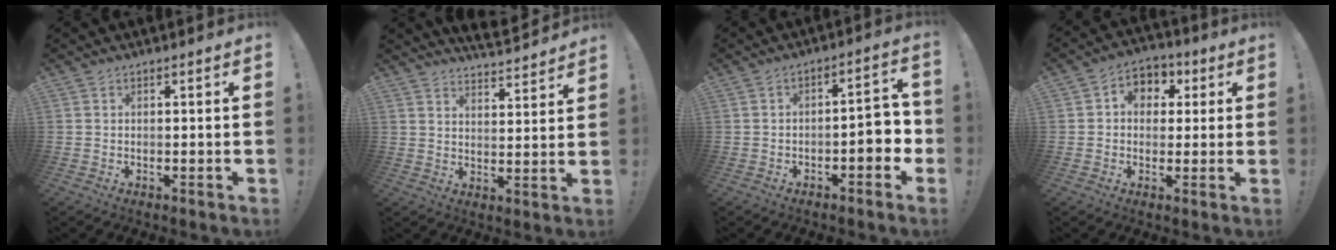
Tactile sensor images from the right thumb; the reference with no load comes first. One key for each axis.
{"total": 5.9, "fx": 5.6, "fy": 1.0, "fz": 1.5, "tx": -0.018, "ty": -0.055, "tz": 0.099}
{"total": 7.8, "fx": -2.3, "fy": 3.5, "fz": 6.6, "tx": -0.073, "ty": 0.006, "tz": -0.039}
{"total": 6.5, "fx": 0.5, "fy": 5.9, "fz": 2.8, "tx": -0.029, "ty": 0.005, "tz": 0.012}